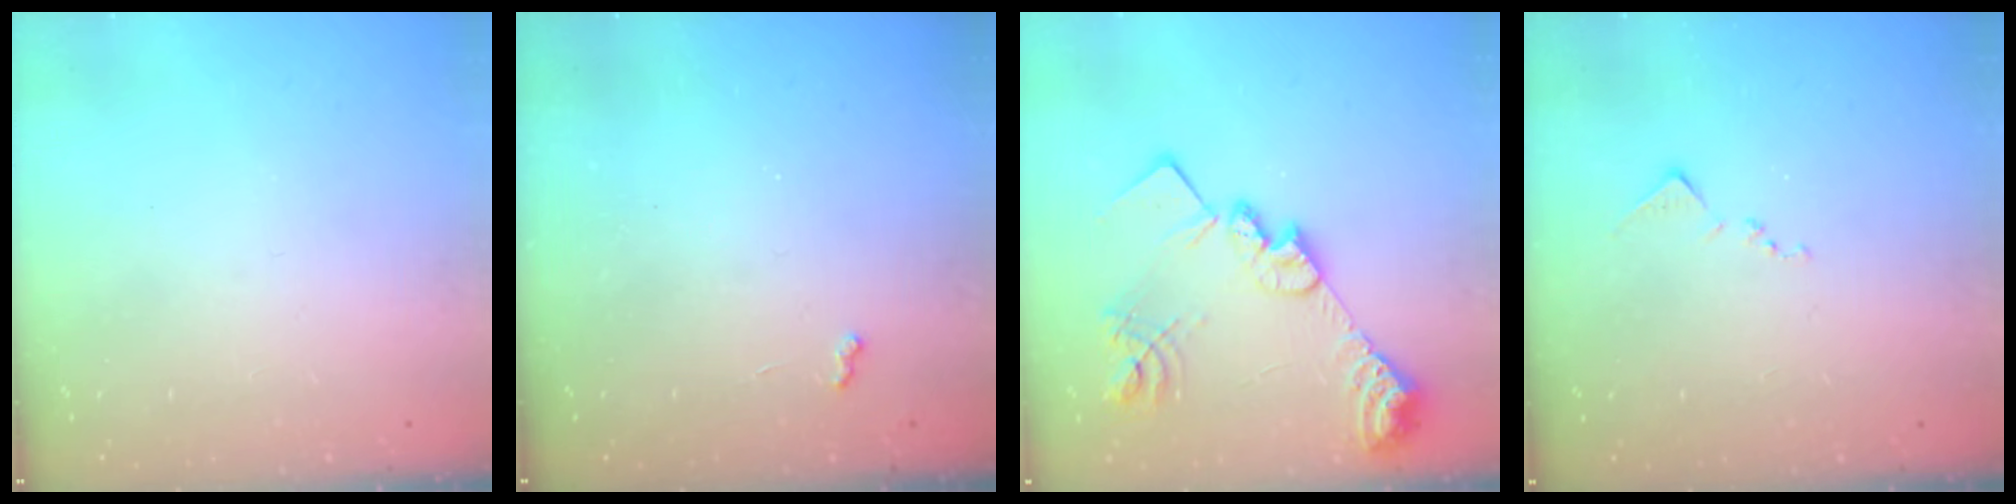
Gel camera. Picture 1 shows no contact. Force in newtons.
{"total": 2.6, "press": 2.6, "slide": 0.4}
{"total": 20.0, "press": 20.0, "slide": 1.4}
{"total": 7.2, "press": 7.2, "slide": 0.7}